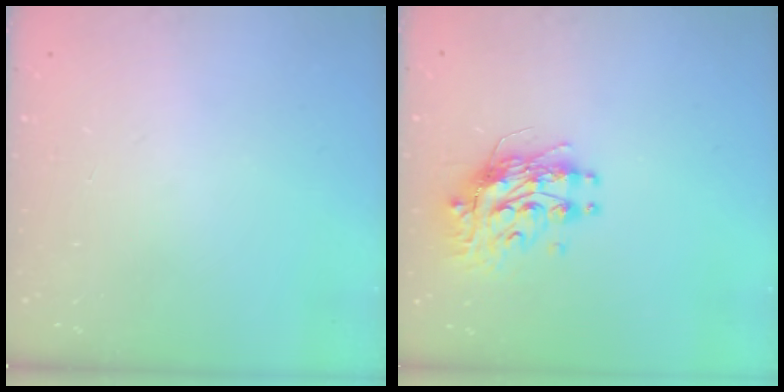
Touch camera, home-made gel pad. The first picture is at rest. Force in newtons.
{"total": 10.0, "press": 10.0, "slide": 0.4}